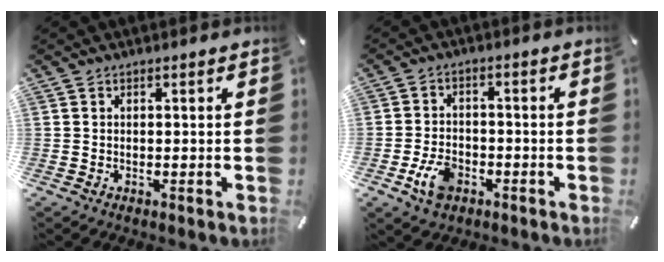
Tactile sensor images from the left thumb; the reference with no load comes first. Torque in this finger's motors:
{"motor_torque": [0.03, 0.08, 0.42, 0.41, 0.04]}